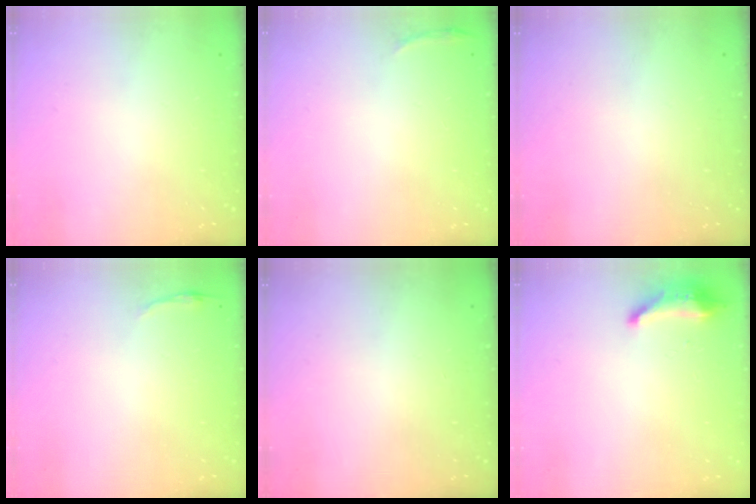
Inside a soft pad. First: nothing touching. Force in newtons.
{"total": 3.0, "press": 1.9, "slide": 2.3}
{"total": 0.0}
{"total": 2.8, "press": 2.8, "slide": 0.6}
{"total": 0.0}
{"total": 10.1, "press": 9.0, "slide": 4.6}